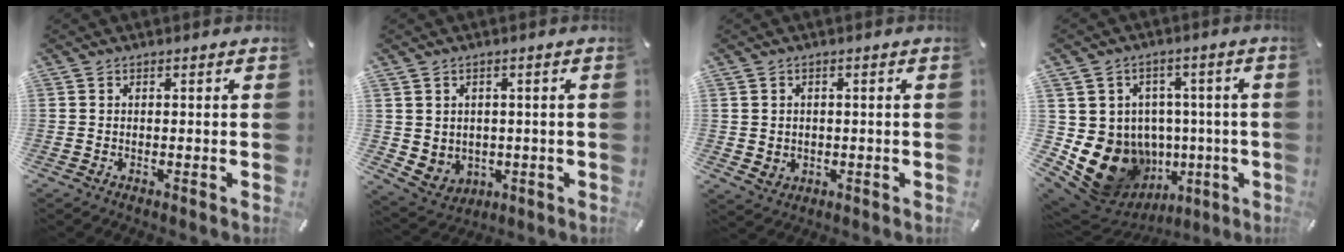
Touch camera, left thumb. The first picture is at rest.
{"total": 4.8, "force": [1.6, 4.6, 0.5], "torque": [-0.030, -0.018, 0.029]}
{"total": 3.7, "force": [1.1, 3.5, 0.2], "torque": [0.004, -0.009, 0.020]}
{"total": 15.8, "force": [-4.6, 13.5, 6.9], "torque": [-0.119, 0.017, -0.056]}